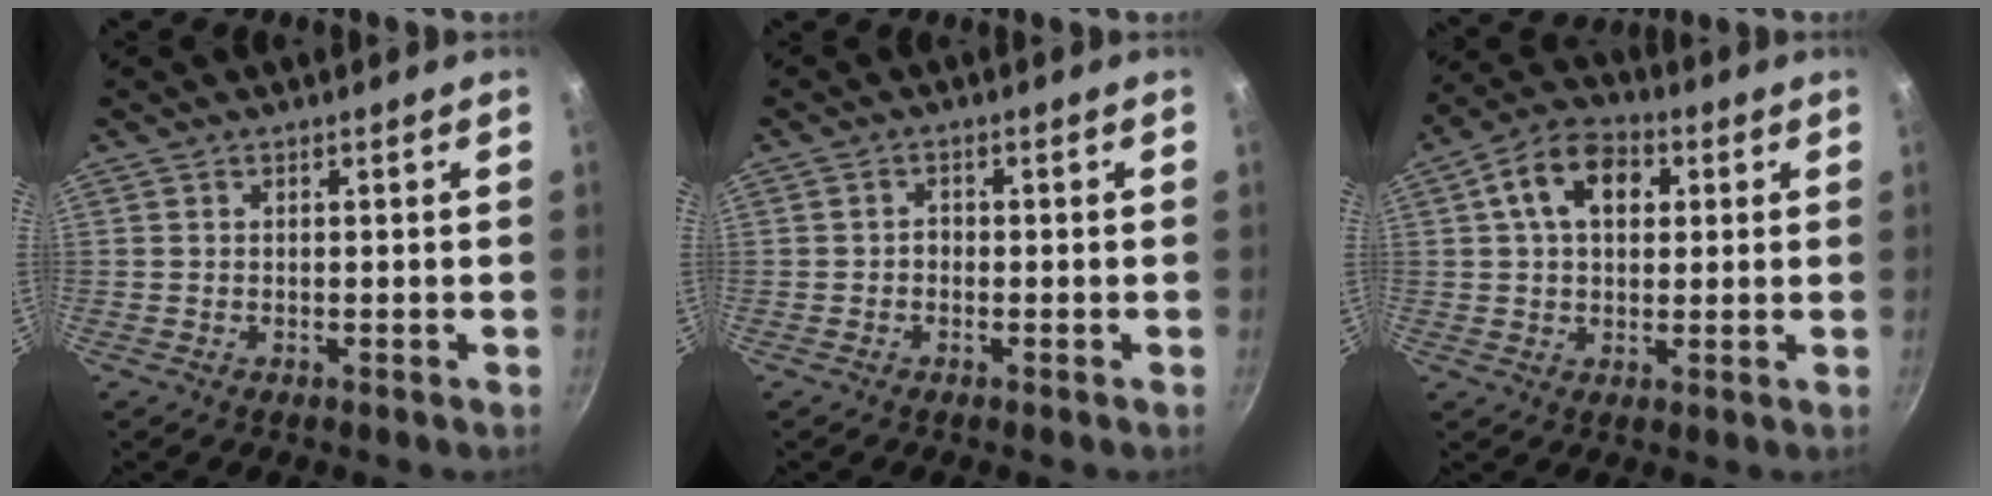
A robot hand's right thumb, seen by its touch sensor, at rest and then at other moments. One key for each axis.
{"total": 1.3, "fx": -0.5, "fy": 1.0, "fz": 0.7, "tx": -0.006, "ty": 0.009, "tz": -0.010}
{"total": 11.3, "fx": 3.1, "fy": 7.6, "fz": 7.7, "tx": -0.109, "ty": 0.014, "tz": 0.038}